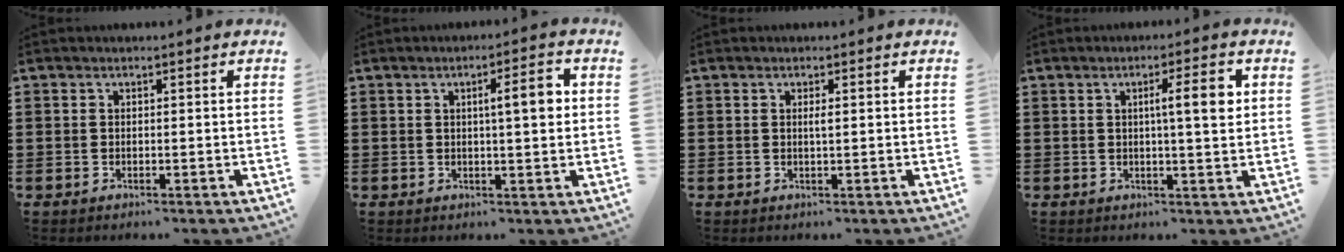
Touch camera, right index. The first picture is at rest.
{"total": 5.0, "force": [1.0, 0.9, 4.8], "torque": [-0.075, 0.001, 0.009]}
{"total": 1.0, "force": [0.2, 0.2, 1.0], "torque": [-0.020, 0.000, 0.003]}
{"total": 5.8, "force": [1.3, 0.7, 5.6], "torque": [-0.090, -0.001, 0.012]}